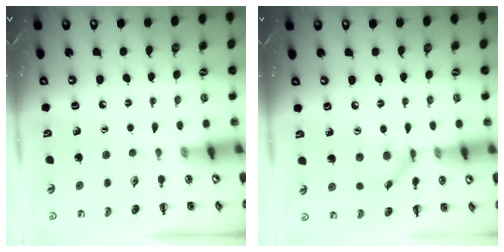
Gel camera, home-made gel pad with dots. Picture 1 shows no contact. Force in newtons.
{"total": 8.8, "press": 8.8, "slide": 0.9}